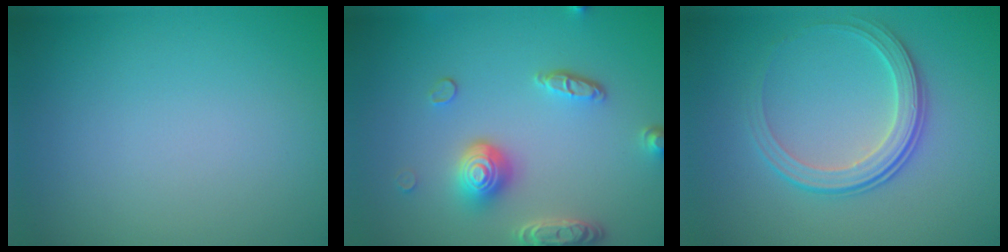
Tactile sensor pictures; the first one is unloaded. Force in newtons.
{"total": 4.6, "press": 3.7, "slide": 2.8}
{"total": 3.3, "press": 2.8, "slide": 1.8}